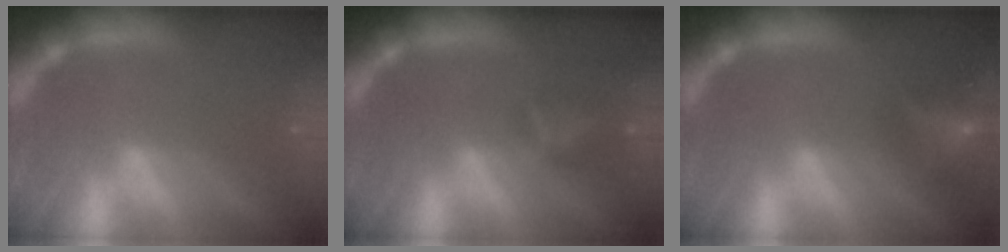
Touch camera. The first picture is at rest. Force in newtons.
{"total": 2.4}
{"total": 5.0}